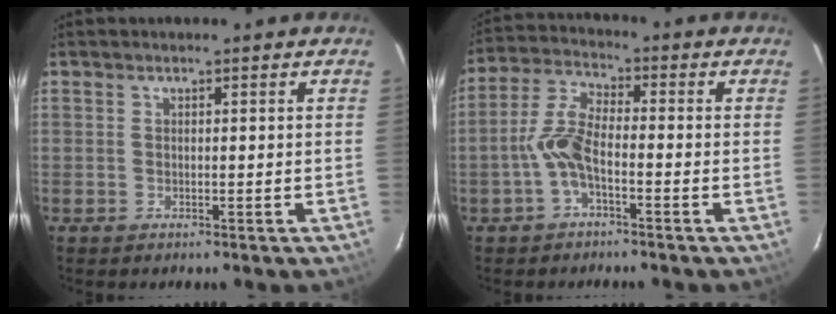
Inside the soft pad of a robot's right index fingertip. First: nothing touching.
{"total": 6.5, "force": [-2.5, 2.4, 5.5], "torque": [-0.126, 0.013, -0.054]}